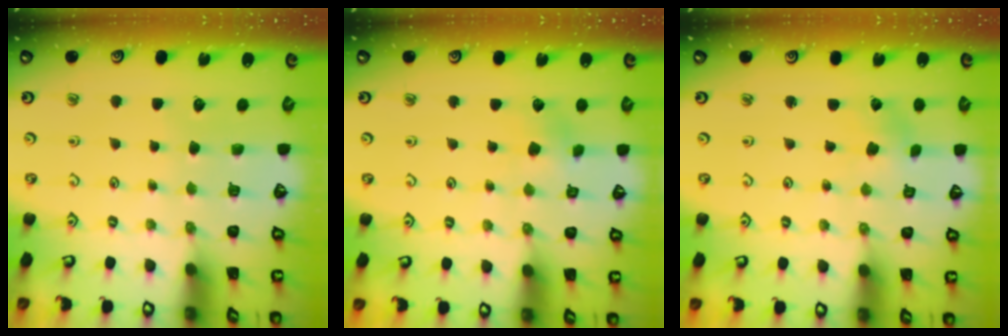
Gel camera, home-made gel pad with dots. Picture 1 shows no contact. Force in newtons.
{"total": 2.6, "press": 2.6, "slide": 0.4}
{"total": 0.0}